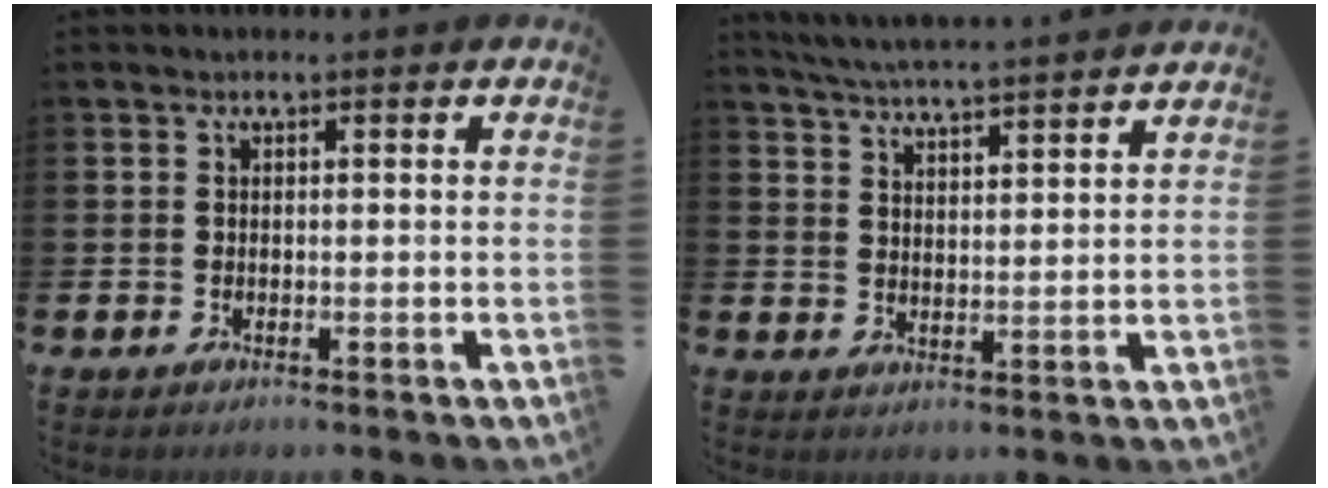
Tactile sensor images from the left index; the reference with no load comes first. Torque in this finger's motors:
{"motor_torque": [0.30, -0.59, 0.28, 0.05]}